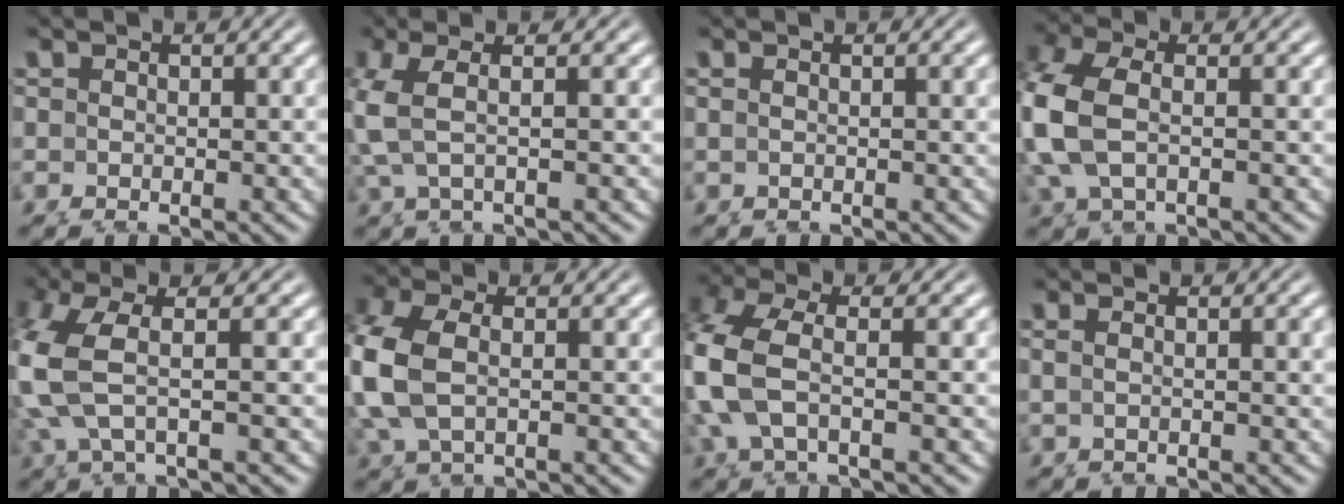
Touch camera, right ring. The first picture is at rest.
{"total": 4.6, "force": [1.9, 2.3, 3.5], "torque": [-0.074, 0.015, 0.025]}
{"total": 0.8, "force": [0.3, -0.7, 0.3], "torque": [-0.003, 0.000, 0.007]}
{"total": 6.0, "force": [0.9, 4.7, 3.7], "torque": [-0.121, -0.016, 0.021]}
{"total": 7.3, "force": [2.6, 4.5, 5.2], "torque": [-0.130, 0.014, 0.036]}
{"total": 5.3, "force": [0.8, 4.1, 3.3], "torque": [-0.106, -0.015, 0.021]}
{"total": 6.7, "force": [0.6, 5.2, 4.3], "torque": [-0.138, -0.019, 0.013]}
{"total": 1.3, "force": [0.6, -0.7, 0.9], "torque": [-0.017, -0.002, 0.014]}